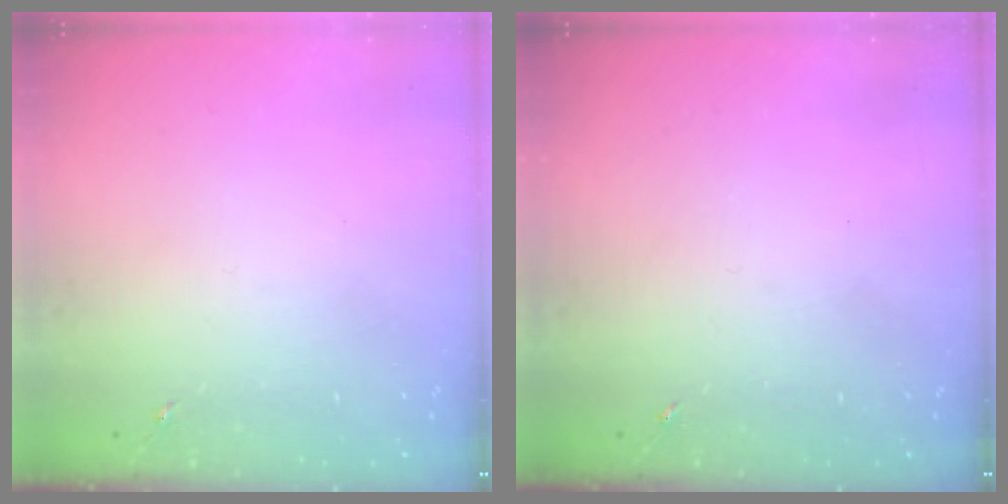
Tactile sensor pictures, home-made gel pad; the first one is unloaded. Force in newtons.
{"total": 0.0}